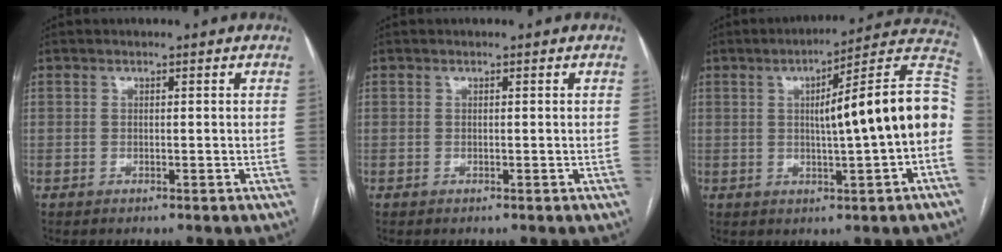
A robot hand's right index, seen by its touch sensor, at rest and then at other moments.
{"total": 0.0}
{"total": 16.1, "force": [-0.2, 0.5, 16.1], "torque": [-0.211, 0.037, -0.004]}